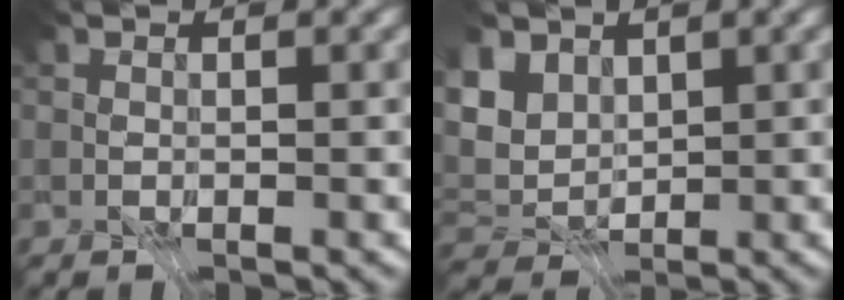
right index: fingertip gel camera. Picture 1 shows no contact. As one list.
[{"total": 1.7, "force": [0.6, 0.6, 1.5], "torque": [-0.058, 0.001, 0.028]}]